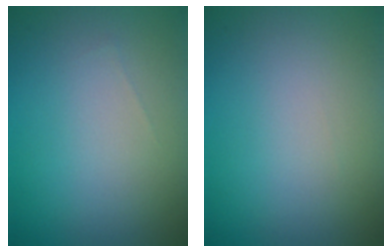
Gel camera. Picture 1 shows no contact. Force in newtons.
{"total": 0.0}